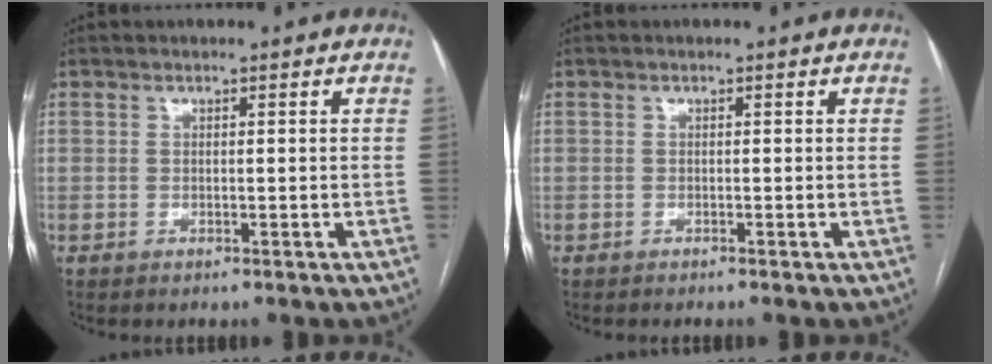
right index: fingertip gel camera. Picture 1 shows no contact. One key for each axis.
{"total": 0.0}